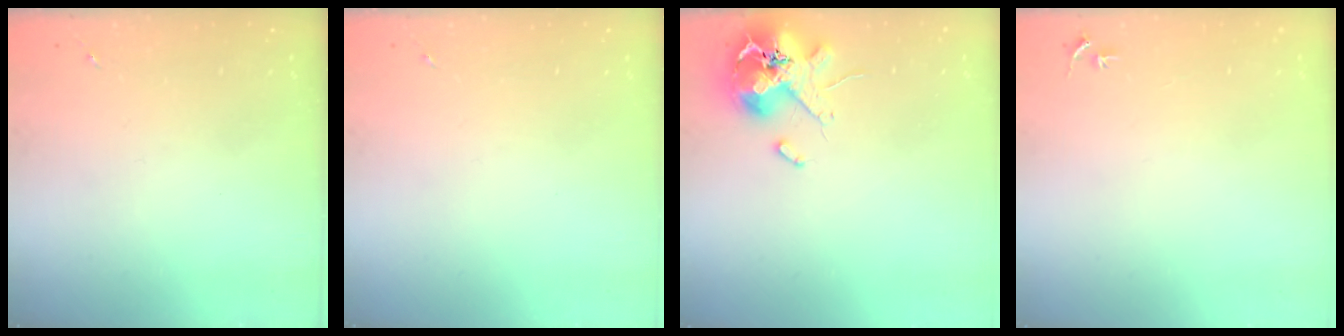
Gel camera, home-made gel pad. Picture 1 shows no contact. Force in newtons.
{"total": 0.0}
{"total": 13.9, "press": 13.8, "slide": 2.0}
{"total": 3.1, "press": 3.1, "slide": 0.4}